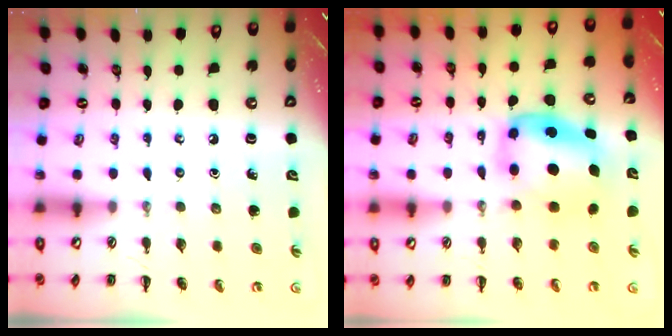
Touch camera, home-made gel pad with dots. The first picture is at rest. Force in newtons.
{"total": 6.2, "press": 6.0, "slide": 1.5}